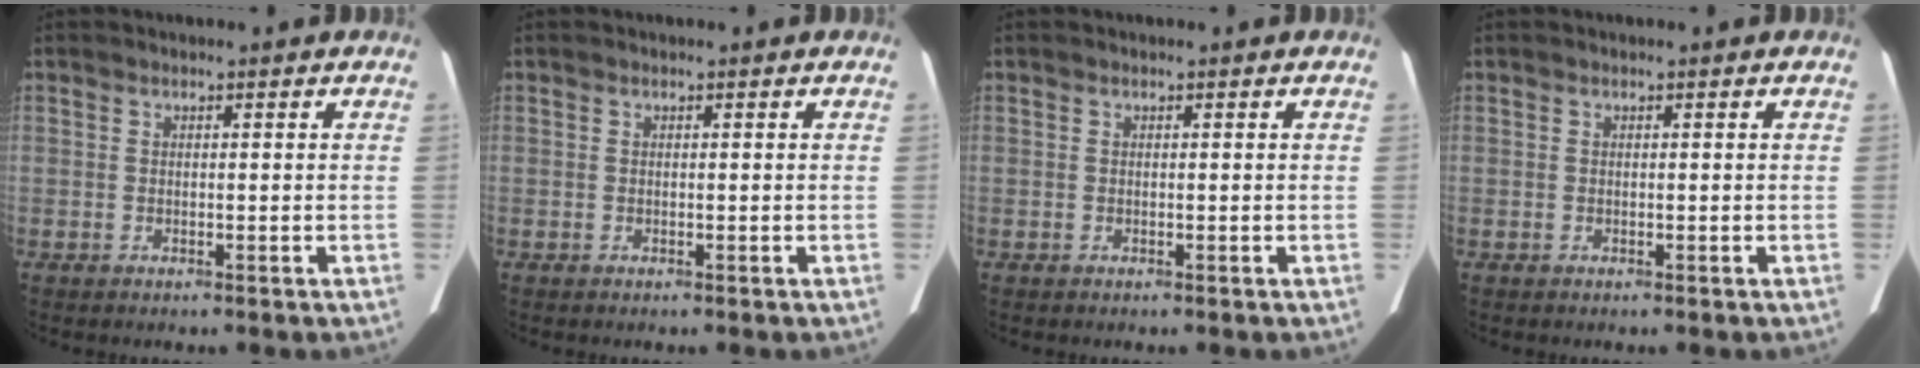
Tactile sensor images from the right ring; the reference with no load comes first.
{"total": 0.0}
{"total": 0.0}
{"total": 0.0}